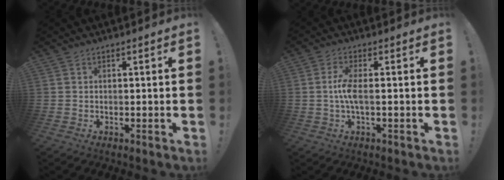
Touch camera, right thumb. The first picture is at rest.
{"total": 5.8, "force": [-0.4, 1.7, 5.6], "torque": [-0.109, -0.004, -0.012]}